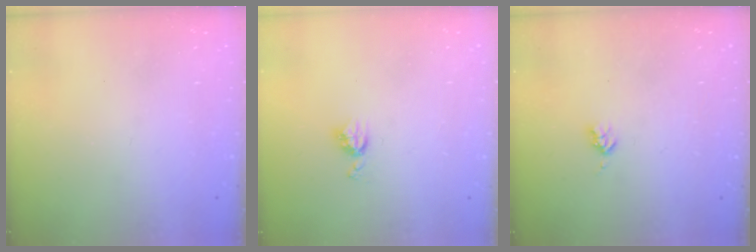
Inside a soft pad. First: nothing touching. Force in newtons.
{"total": 5.0, "press": 4.9, "slide": 0.7}
{"total": 2.7, "press": 2.6, "slide": 0.5}